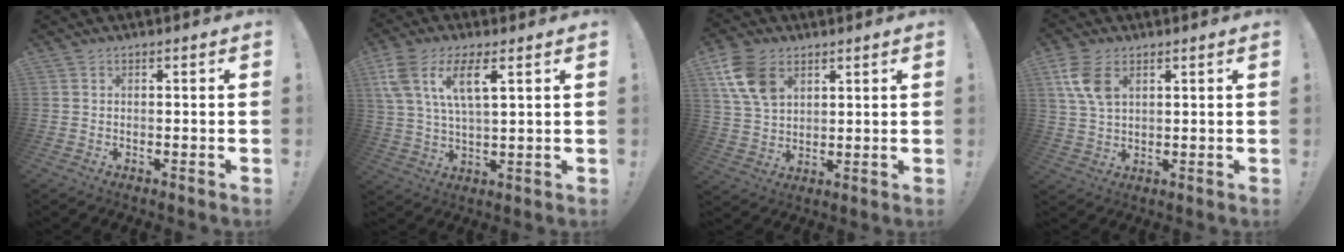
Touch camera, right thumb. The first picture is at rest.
{"total": 11.5, "force": [5.4, 4.4, 9.1], "torque": [-0.183, -0.004, 0.099]}
{"total": 12.8, "force": [5.9, 8.6, 7.4], "torque": [-0.143, -0.015, 0.119]}
{"total": 9.0, "force": [3.8, 5.3, 6.3], "torque": [-0.120, -0.008, 0.073]}